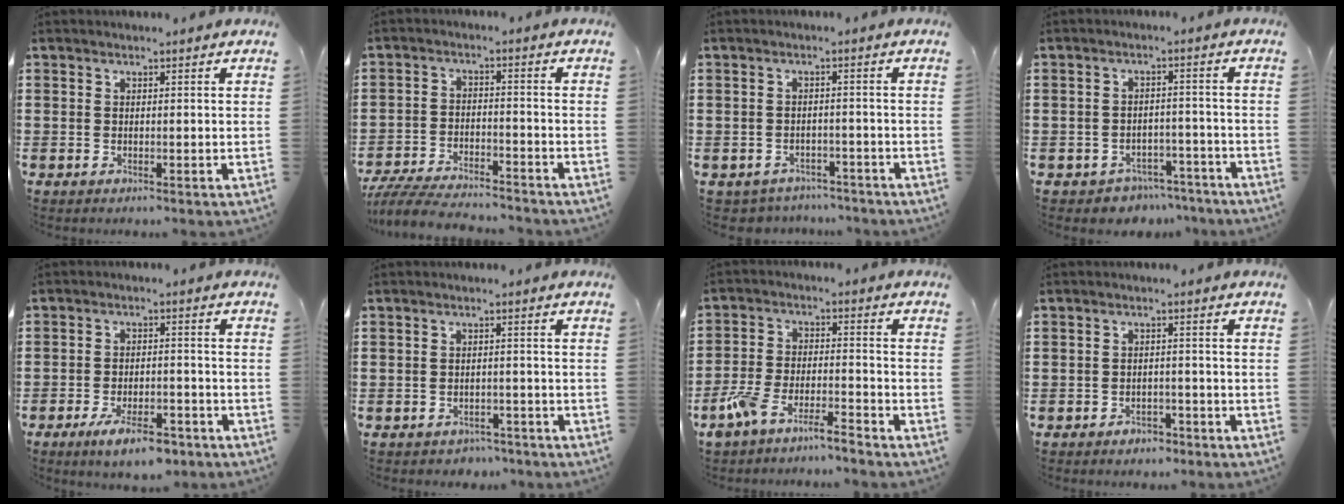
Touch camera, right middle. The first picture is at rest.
{"total": 6.3, "force": [-6.0, 0.6, 1.7], "torque": [-0.041, 0.001, -0.119]}
{"total": 2.3, "force": [-2.2, 0.5, -0.3], "torque": [-0.004, 0.001, -0.051]}
{"total": 3.2, "force": [-3.0, 0.9, -0.2], "torque": [-0.007, 0.004, -0.066]}
{"total": 6.0, "force": [-4.2, 1.6, 4.0], "torque": [-0.073, 0.004, -0.075]}
{"total": 1.7, "force": [-1.6, 0.6, -0.1], "torque": [-0.005, 0.001, -0.037]}
{"total": 6.1, "force": [-5.6, 0.5, 2.4], "torque": [-0.069, -0.007, -0.114]}
{"total": 1.8, "force": [-1.7, 0.7, 0.1], "torque": [-0.009, 0.001, -0.038]}